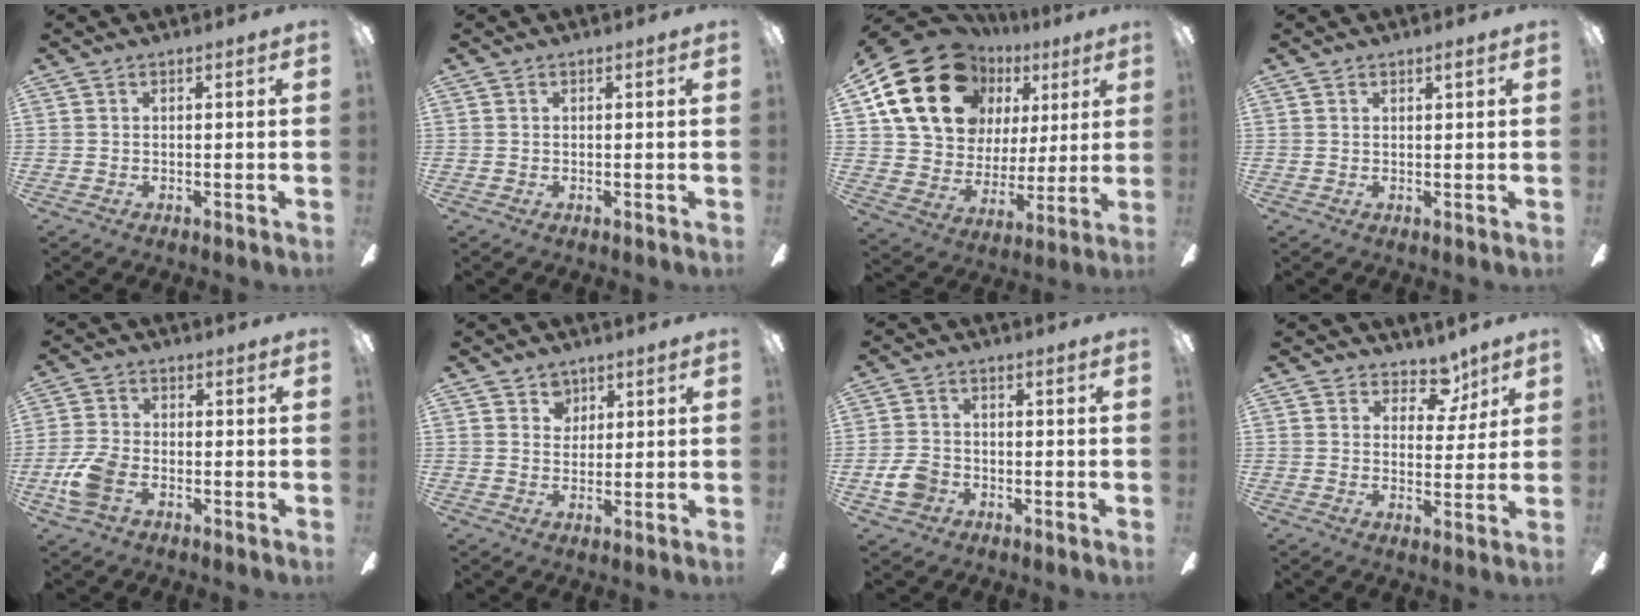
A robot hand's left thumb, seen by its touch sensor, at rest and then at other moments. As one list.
[{"total": 0.0}, {"total": 23.1, "force": [11.2, 16.8, 11.1], "torque": [-0.211, -0.042, 0.221]}, {"total": 1.1, "force": [1.0, 0.4, 0.2], "torque": [-0.006, 0.000, 0.020]}, {"total": 7.9, "force": [-2.9, 5.1, 5.4], "torque": [-0.115, 0.012, -0.051]}, {"total": 4.1, "force": [2.7, 3.1, 0.5], "torque": [0.002, -0.005, 0.045]}, {"total": 5.9, "force": [-2.2, 4.7, 2.9], "torque": [-0.058, 0.011, -0.042]}, {"total": 7.3, "force": [5.3, 4.5, 2.3], "torque": [-0.027, -0.030, 0.094]}]